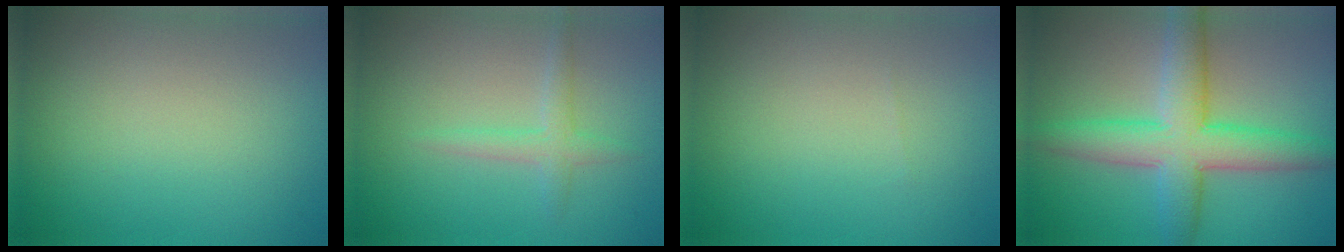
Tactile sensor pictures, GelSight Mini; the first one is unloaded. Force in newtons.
{"total": 1.8, "press": 1.8, "slide": 0.1}
{"total": 0.0}
{"total": 7.2, "press": 7.2, "slide": 0.1}